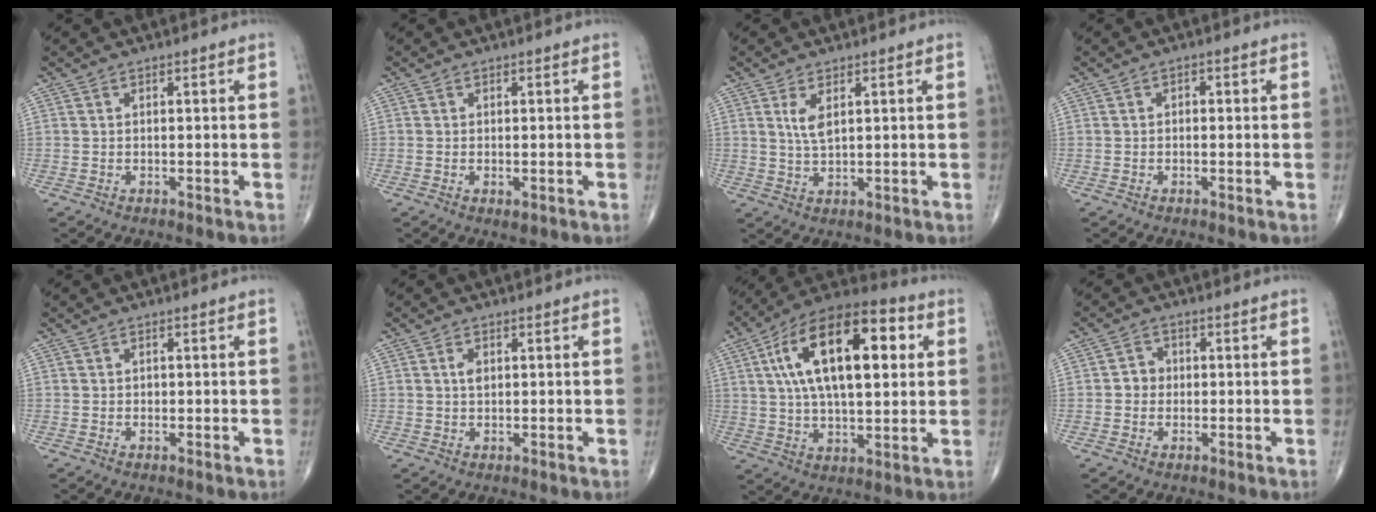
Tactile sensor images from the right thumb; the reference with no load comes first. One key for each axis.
{"total": 1.3, "fx": -0.3, "fy": 0.7, "fz": 1.0, "tx": -0.017, "ty": -0.004, "tz": -0.002}
{"total": 3.6, "fx": 1.4, "fy": 1.4, "fz": 3.1, "tx": -0.061, "ty": -0.008, "tz": 0.033}
{"total": 1.0, "fx": 0.0, "fy": 0.7, "fz": 0.7, "tx": 0.000, "ty": 0.005, "tz": -0.005}
{"total": 0.6, "fx": 0.0, "fy": 0.5, "fz": 0.3, "tx": -0.002, "ty": 0.002, "tz": -0.001}
{"total": 2.0, "fx": 0.5, "fy": 1.2, "fz": 1.5, "tx": -0.025, "ty": 0.000, "tz": 0.008}
{"total": 22.9, "fx": 5.8, "fy": 10.7, "fz": 19.4, "tx": -0.309, "ty": 0.015, "tz": 0.085}
{"total": 2.8, "fx": -0.2, "fy": 2.6, "fz": 1.1, "tx": -0.001, "ty": 0.007, "tz": -0.010}